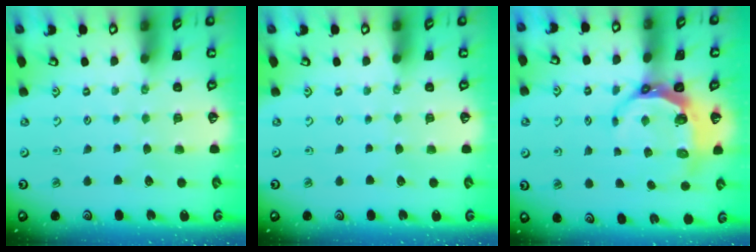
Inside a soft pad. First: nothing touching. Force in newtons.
{"total": 0.0}
{"total": 7.8, "press": 6.7, "slide": 3.9}